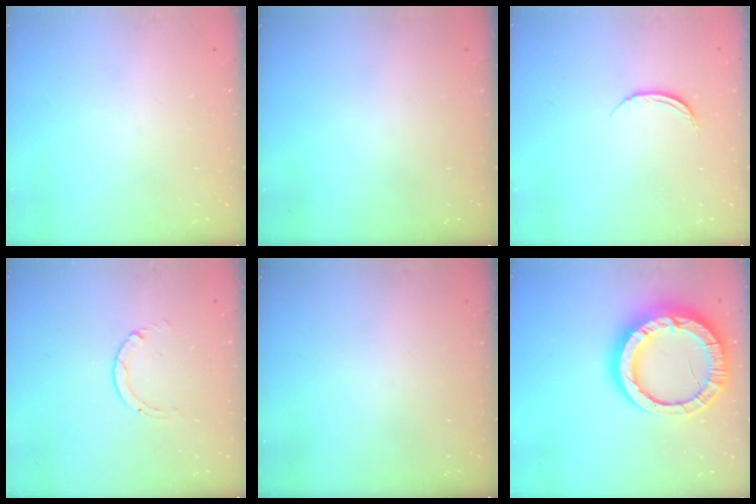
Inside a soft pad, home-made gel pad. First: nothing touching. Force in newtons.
{"total": 0.0}
{"total": 5.0, "press": 4.9, "slide": 0.6}
{"total": 0.9, "press": 0.9, "slide": 0.1}
{"total": 0.0}
{"total": 21.5, "press": 21.5, "slide": 1.8}